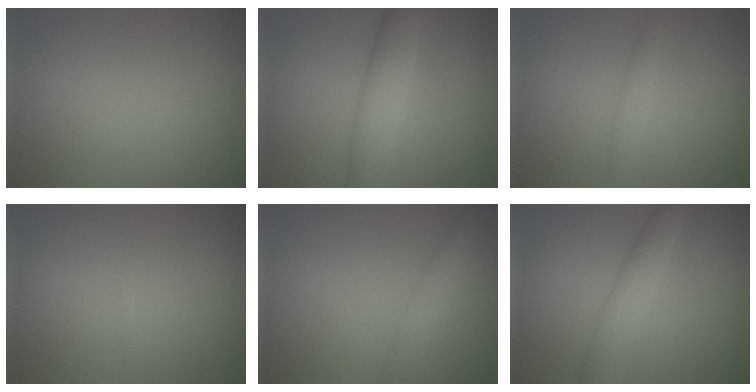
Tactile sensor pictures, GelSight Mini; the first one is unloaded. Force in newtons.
{"total": 4.5, "press": 4.4, "slide": 0.3}
{"total": 1.4, "press": 1.4, "slide": 0.1}
{"total": 0.0}
{"total": 2.4, "press": 2.4, "slide": 0.1}
{"total": 3.5, "press": 3.5, "slide": 0.0}